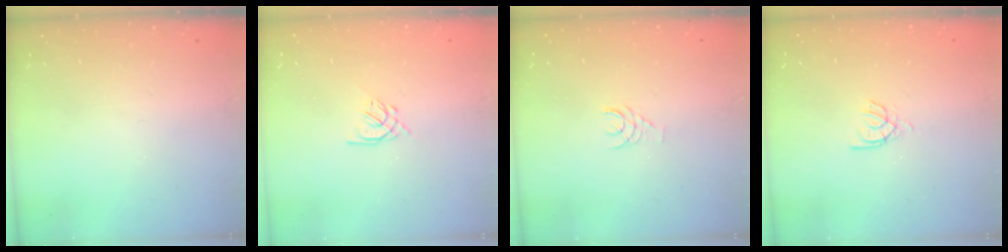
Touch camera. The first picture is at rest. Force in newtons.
{"total": 1.6, "press": 1.5, "slide": 0.5}
{"total": 3.6, "press": 3.6, "slide": 0.4}
{"total": 2.5, "press": 2.4, "slide": 0.3}